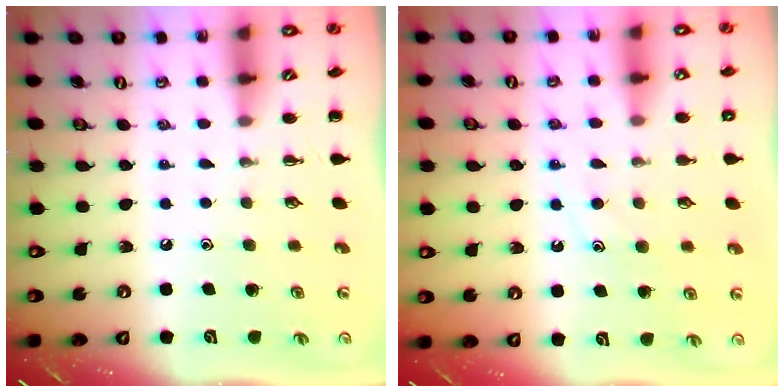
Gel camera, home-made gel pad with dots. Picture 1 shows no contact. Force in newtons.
{"total": 10.0, "press": 9.9, "slide": 0.7}